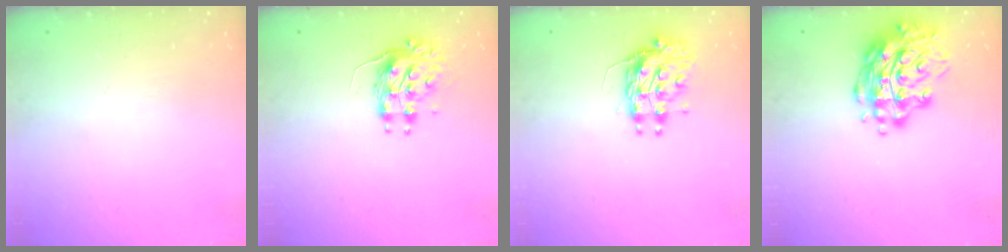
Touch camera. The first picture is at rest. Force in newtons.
{"total": 8.1, "press": 8.1, "slide": 0.1}
{"total": 9.6, "press": 9.6, "slide": 0.7}
{"total": 16.6, "press": 16.6, "slide": 1.6}